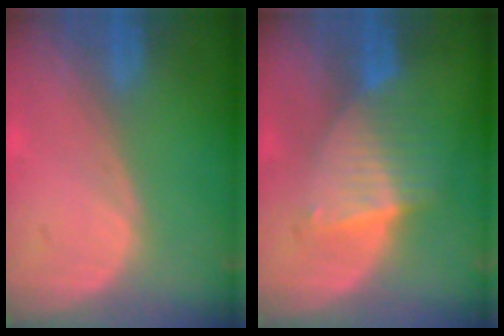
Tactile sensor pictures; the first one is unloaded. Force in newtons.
{"total": 6.6, "press": 5.9, "slide": 2.9}